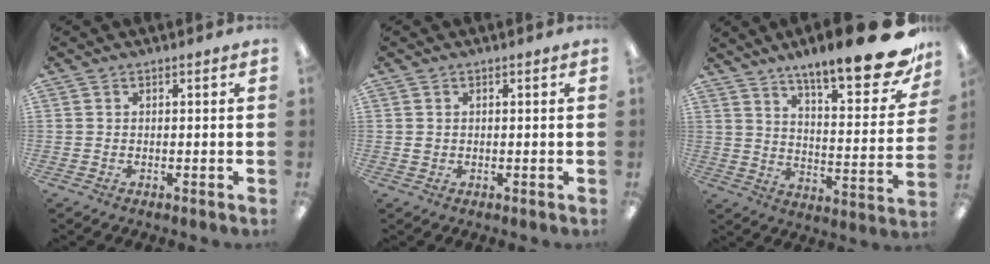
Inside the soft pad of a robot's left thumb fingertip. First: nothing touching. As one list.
[{"total": 1.2, "force": [0.1, 1.2, 0.4], "torque": [-0.008, 0.005, 0.000]}, {"total": 17.6, "force": [13.7, 3.4, 10.6], "torque": [-0.160, -0.098, 0.222]}]